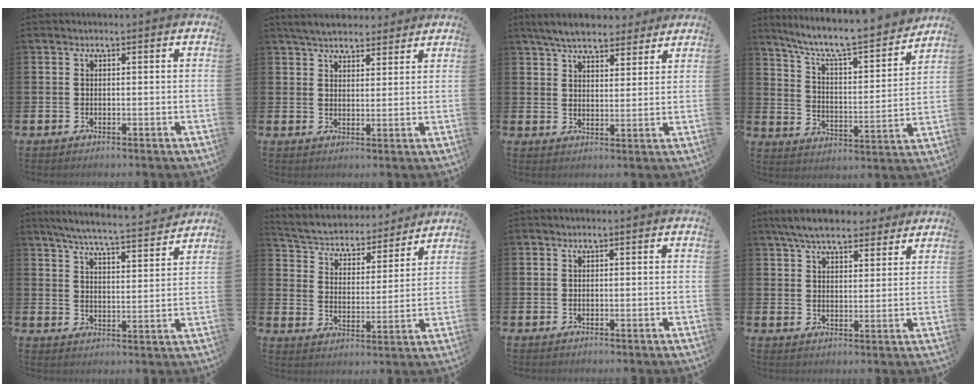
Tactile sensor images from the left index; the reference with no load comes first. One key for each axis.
{"total": 5.1, "fx": 4.9, "fy": 1.3, "fz": 1.0, "tx": -0.030, "ty": -0.013, "tz": 0.089}
{"total": 6.7, "fx": 6.3, "fy": 1.6, "fz": 1.7, "tx": -0.043, "ty": -0.024, "tz": 0.113}
{"total": 8.6, "fx": 7.8, "fy": 1.0, "fz": 3.5, "tx": -0.096, "ty": -0.060, "tz": 0.128}
{"total": 6.1, "fx": 5.8, "fy": 0.0, "fz": 1.8, "tx": -0.051, "ty": -0.047, "tz": 0.099}
{"total": 4.5, "fx": 4.2, "fy": 1.7, "fz": 0.5, "tx": -0.039, "ty": -0.039, "tz": 0.064}
{"total": 0.0}
{"total": 7.4, "fx": 6.7, "fy": 1.8, "fz": 2.4, "tx": -0.055, "ty": -0.020, "tz": 0.123}